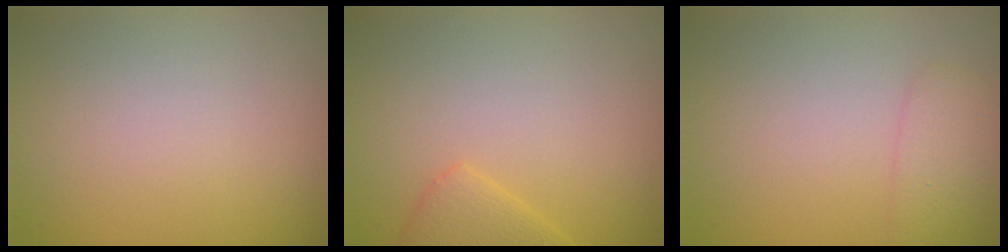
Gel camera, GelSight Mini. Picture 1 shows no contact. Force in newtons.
{"total": 2.4, "press": 2.4, "slide": 0.2}
{"total": 2.1, "press": 2.1, "slide": 0.1}